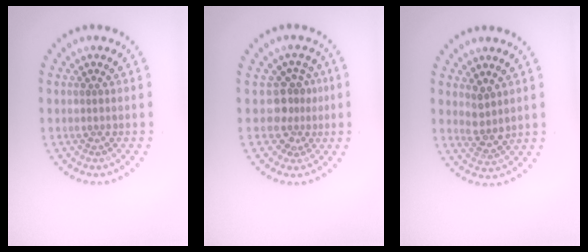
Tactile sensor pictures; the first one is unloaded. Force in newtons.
{"total": 2.7, "press": 2.0, "slide": 1.8}
{"total": 2.2, "press": 1.8, "slide": 1.3}